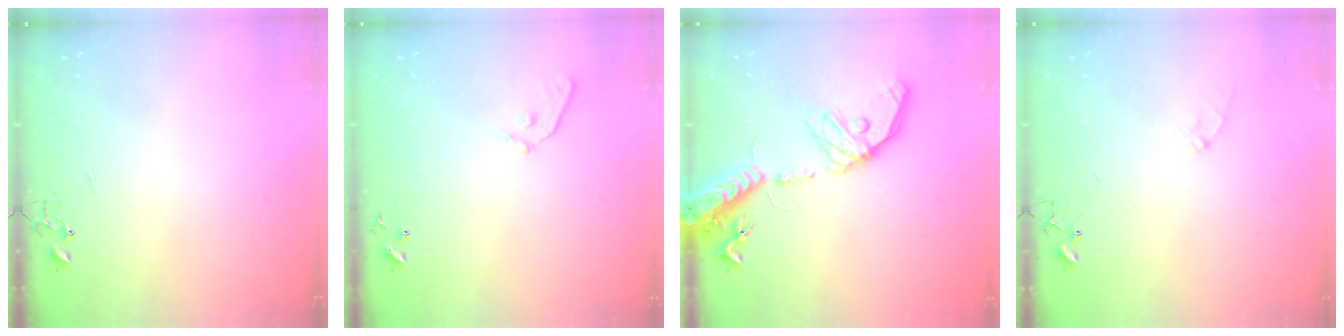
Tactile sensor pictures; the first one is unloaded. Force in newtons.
{"total": 7.4, "press": 7.4, "slide": 0.6}
{"total": 20.1, "press": 19.7, "slide": 3.7}
{"total": 7.5, "press": 7.5, "slide": 0.7}